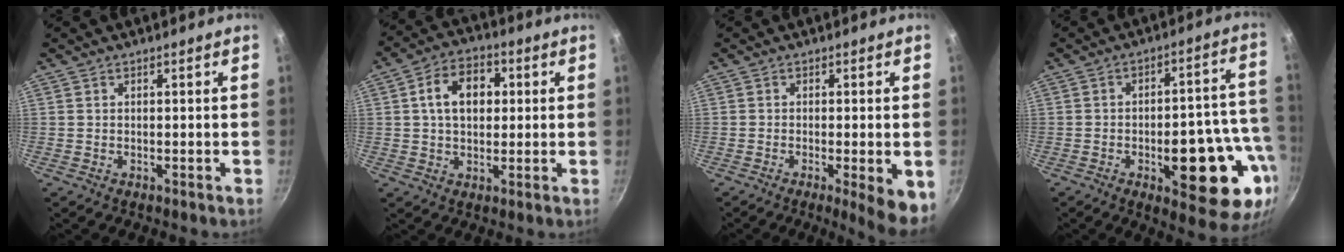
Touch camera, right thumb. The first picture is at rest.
{"total": 10.1, "force": [1.8, 7.0, 7.0], "torque": [-0.088, 0.015, 0.020]}
{"total": 7.3, "force": [-2.2, 1.4, 6.8], "torque": [-0.085, -0.001, -0.027]}
{"total": 19.7, "force": [-6.3, 7.8, 16.9], "torque": [-0.168, 0.028, -0.080]}